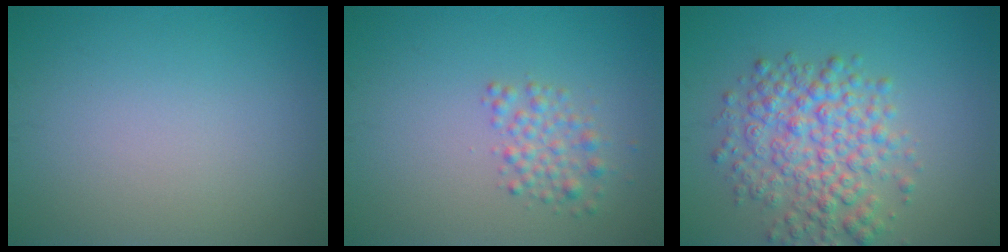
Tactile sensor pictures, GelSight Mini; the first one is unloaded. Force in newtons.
{"total": 2.2, "press": 2.2, "slide": 0.1}
{"total": 6.0, "press": 6.0, "slide": 0.2}